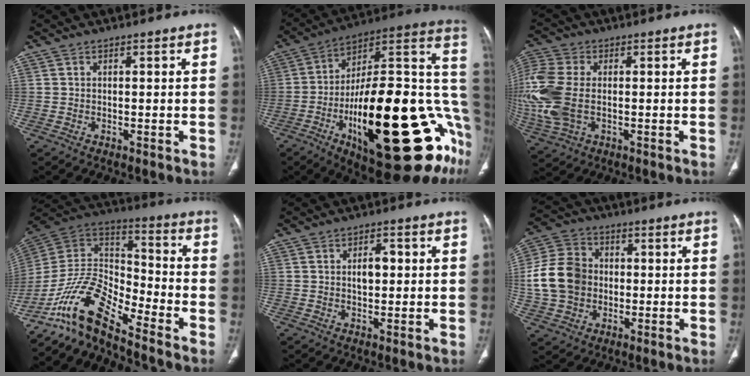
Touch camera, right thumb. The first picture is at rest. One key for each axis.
{"total": 39.9, "fx": -9.3, "fy": 14.5, "fz": 36.0, "tx": -0.434, "ty": 0.031, "tz": -0.133}
{"total": 15.2, "fx": -0.8, "fy": 9.6, "fz": 11.8, "tx": -0.316, "ty": -0.002, "tz": -0.008}
{"total": 13.7, "fx": -11.1, "fy": 3.9, "fz": 7.0, "tx": -0.126, "ty": 0.095, "tz": -0.216}
{"total": 3.8, "fx": 0.5, "fy": 2.2, "fz": 3.0, "tx": -0.041, "ty": 0.007, "tz": 0.008}
{"total": 13.5, "fx": -0.4, "fy": 11.3, "fz": 7.5, "tx": -0.131, "ty": 0.022, "tz": -0.007}